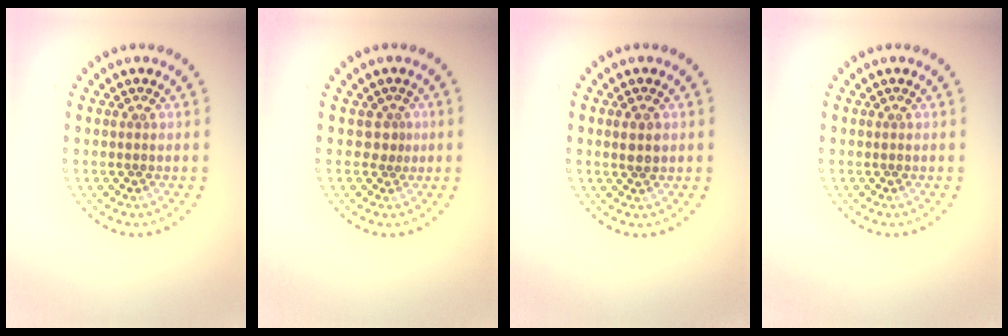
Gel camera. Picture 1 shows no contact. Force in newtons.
{"total": 1.0, "press": 0.6, "slide": 0.8}
{"total": 1.6, "press": 1.6, "slide": 0.3}
{"total": 0.0}